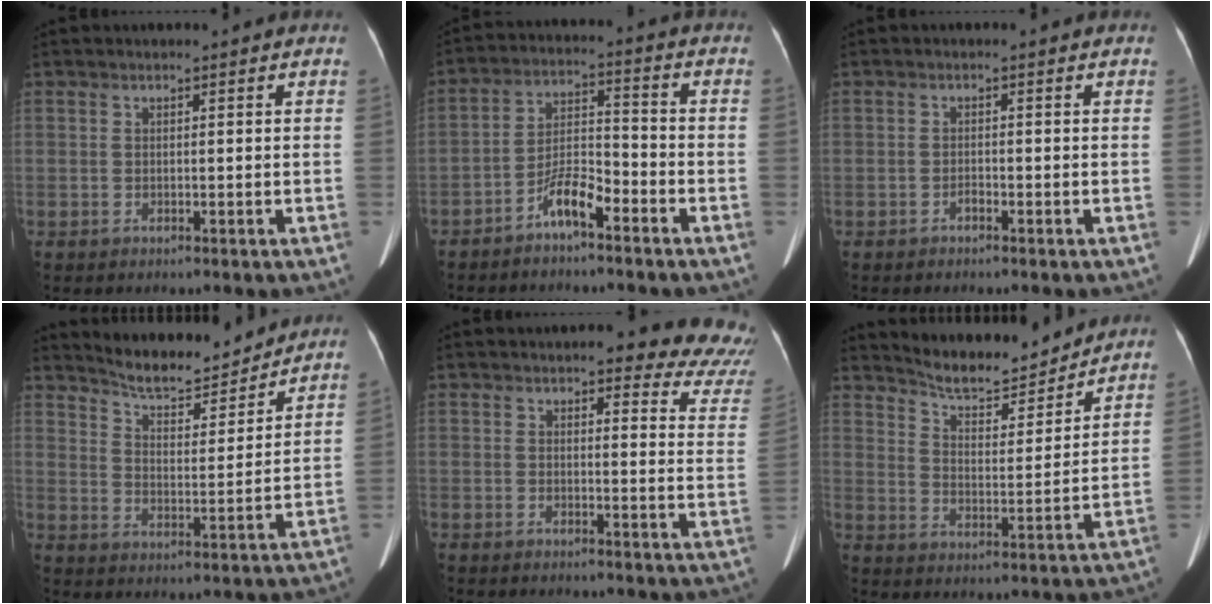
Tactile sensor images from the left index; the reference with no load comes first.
{"total": 6.5, "force": [-4.4, 1.5, 4.5], "torque": [-0.092, 0.010, -0.083]}
{"total": 0.8, "force": [-0.7, 0.2, 0.4], "torque": [-0.005, 0.001, -0.012]}
{"total": 10.8, "force": [10.5, 1.5, 2.4], "torque": [-0.041, -0.001, 0.168]}
{"total": 15.0, "force": [13.5, 3.2, 5.7], "torque": [-0.025, -0.053, 0.119]}
{"total": 11.1, "force": [10.7, 1.4, 2.4], "torque": [-0.045, -0.001, 0.173]}